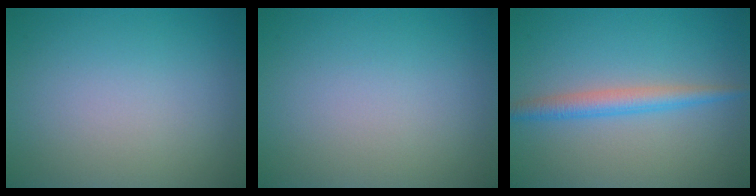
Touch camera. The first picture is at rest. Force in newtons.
{"total": 0.0}
{"total": 2.7, "press": 2.7, "slide": 0.1}